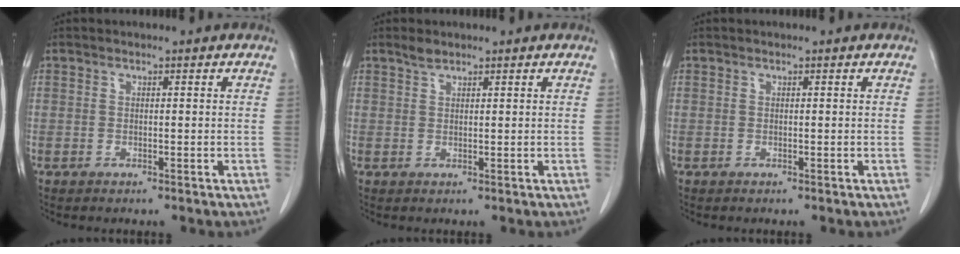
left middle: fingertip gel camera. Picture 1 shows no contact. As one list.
[{"total": 1.3, "force": [1.2, 0.4, 0.5], "torque": [-0.011, 0.001, 0.024]}, {"total": 0.0}]